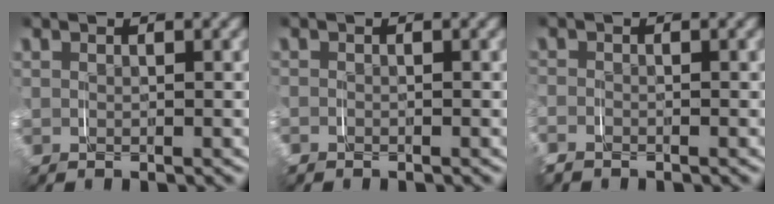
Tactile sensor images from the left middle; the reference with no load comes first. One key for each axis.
{"total": 1.9, "fx": -0.8, "fy": 1.7, "fz": 0.3, "tx": -0.024, "ty": -0.008, "tz": -0.017}
{"total": 0.8, "fx": -0.7, "fy": 0.0, "fz": -0.4, "tx": 0.007, "ty": 0.000, "tz": -0.017}